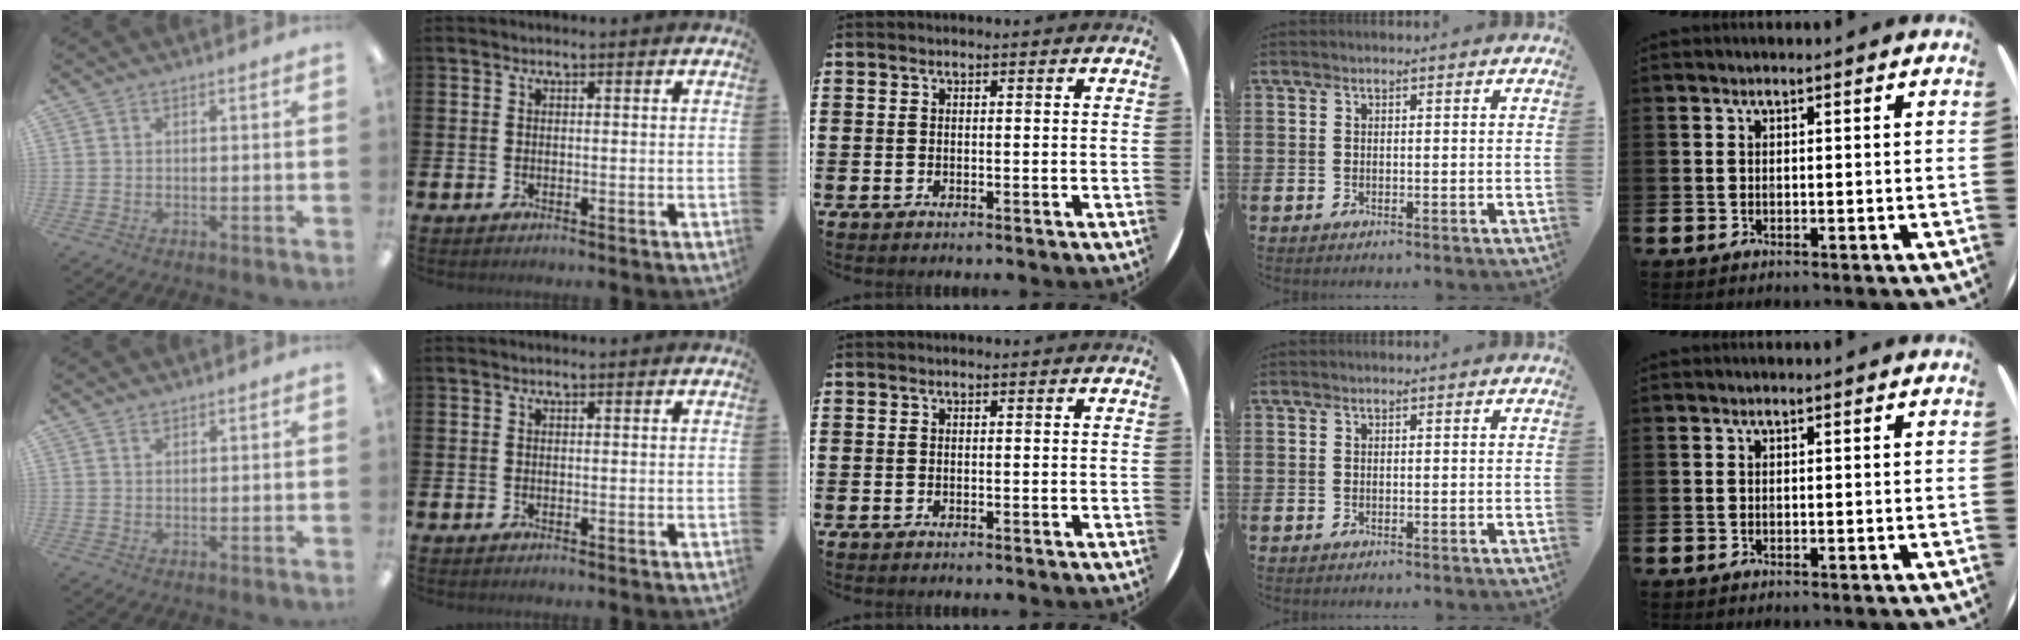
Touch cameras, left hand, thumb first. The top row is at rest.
{"thumb": {"total": 1.0, "force": [1.0, 0.4, 0.2], "torque": [-0.004, -0.001, 0.019]}}